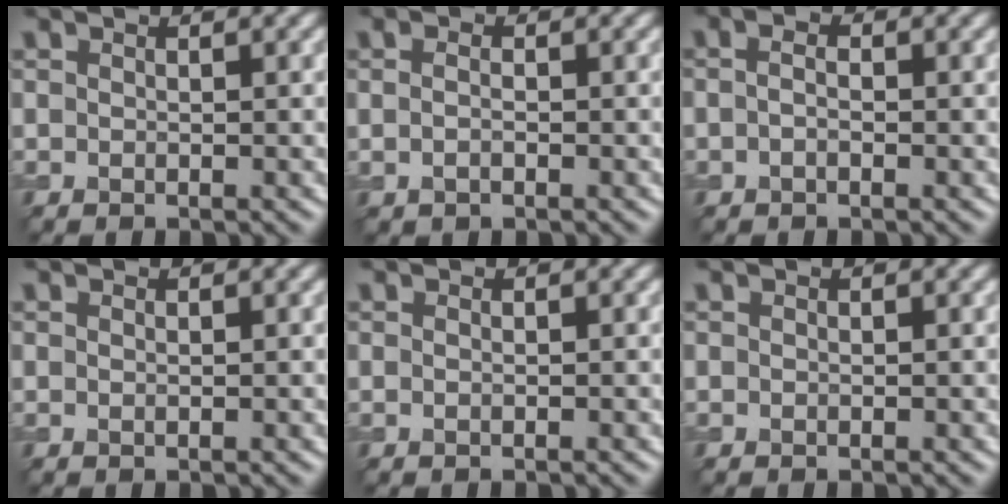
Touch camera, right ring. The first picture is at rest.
{"total": 1.2, "force": [-0.1, 0.6, 1.1], "torque": [-0.025, -0.002, -0.004]}
{"total": 1.3, "force": [-0.1, 0.6, 1.1], "torque": [-0.020, -0.002, -0.010]}
{"total": 0.0}
{"total": 0.7, "force": [-0.1, 0.4, 0.6], "torque": [-0.004, -0.004, -0.005]}
{"total": 0.0}